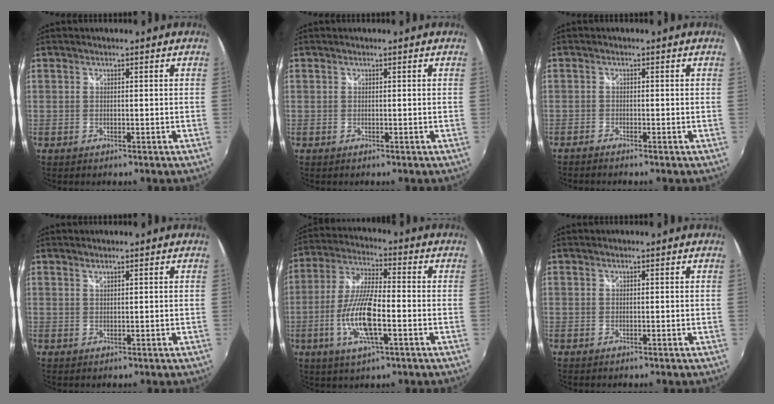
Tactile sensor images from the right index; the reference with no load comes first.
{"total": 0.0}
{"total": 1.3, "force": [-1.3, 0.1, 0.3], "torque": [-0.016, -0.006, -0.027]}
{"total": 0.6, "force": [0.6, 0.0, 0.2], "torque": [-0.001, 0.000, 0.012]}
{"total": 11.9, "force": [-3.7, 2.8, 11.0], "torque": [-0.228, -0.004, -0.073]}
{"total": 0.0}